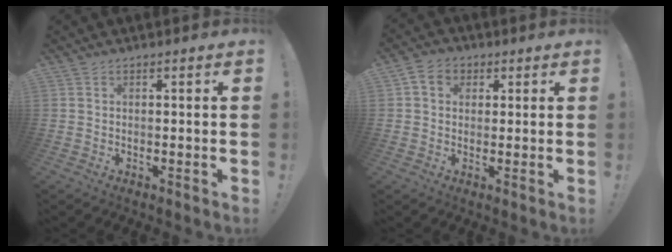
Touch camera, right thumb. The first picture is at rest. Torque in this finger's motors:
{"motor_torque": [0.48, 0.56, 0.23, 0.27, 0.50]}